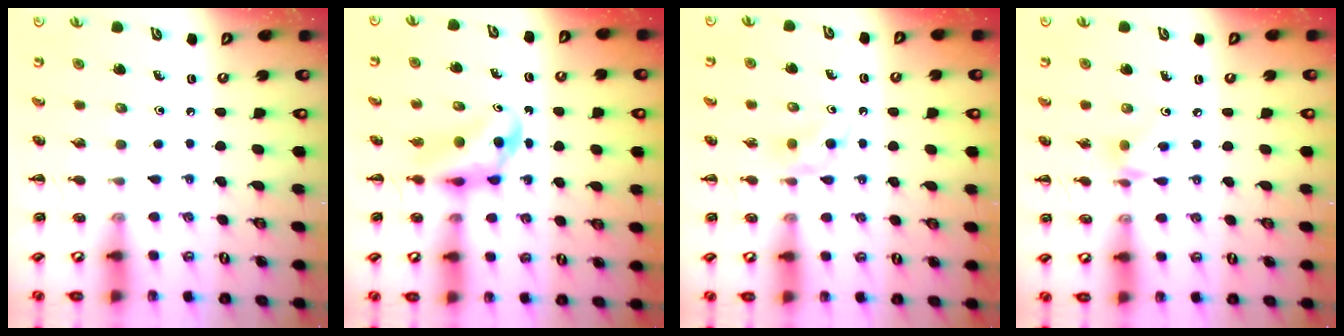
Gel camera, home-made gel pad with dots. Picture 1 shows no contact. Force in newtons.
{"total": 4.0, "press": 3.9, "slide": 0.9}
{"total": 3.1, "press": 2.8, "slide": 1.3}
{"total": 6.2, "press": 6.1, "slide": 1.4}